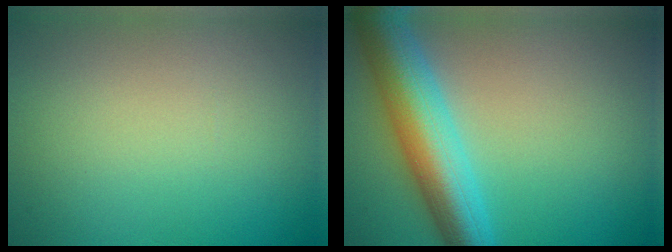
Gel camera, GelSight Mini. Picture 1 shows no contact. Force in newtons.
{"total": 8.6, "press": 8.6, "slide": 0.5}